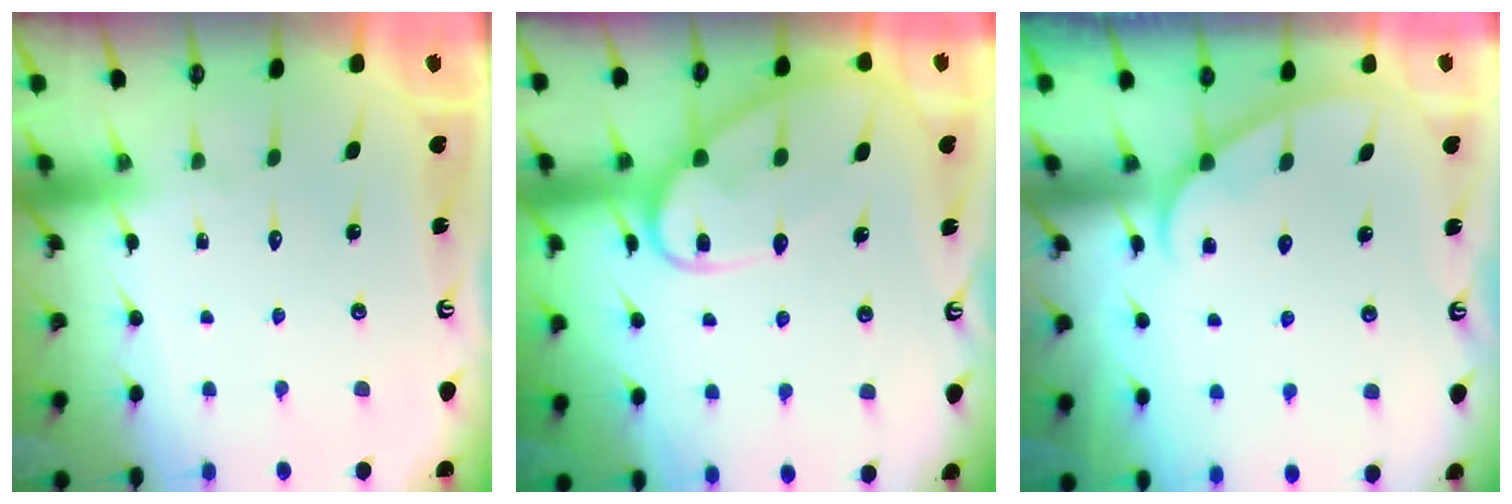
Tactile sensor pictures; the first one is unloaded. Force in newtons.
{"total": 11.9, "press": 11.9, "slide": 1.0}
{"total": 3.2, "press": 3.2, "slide": 0.1}